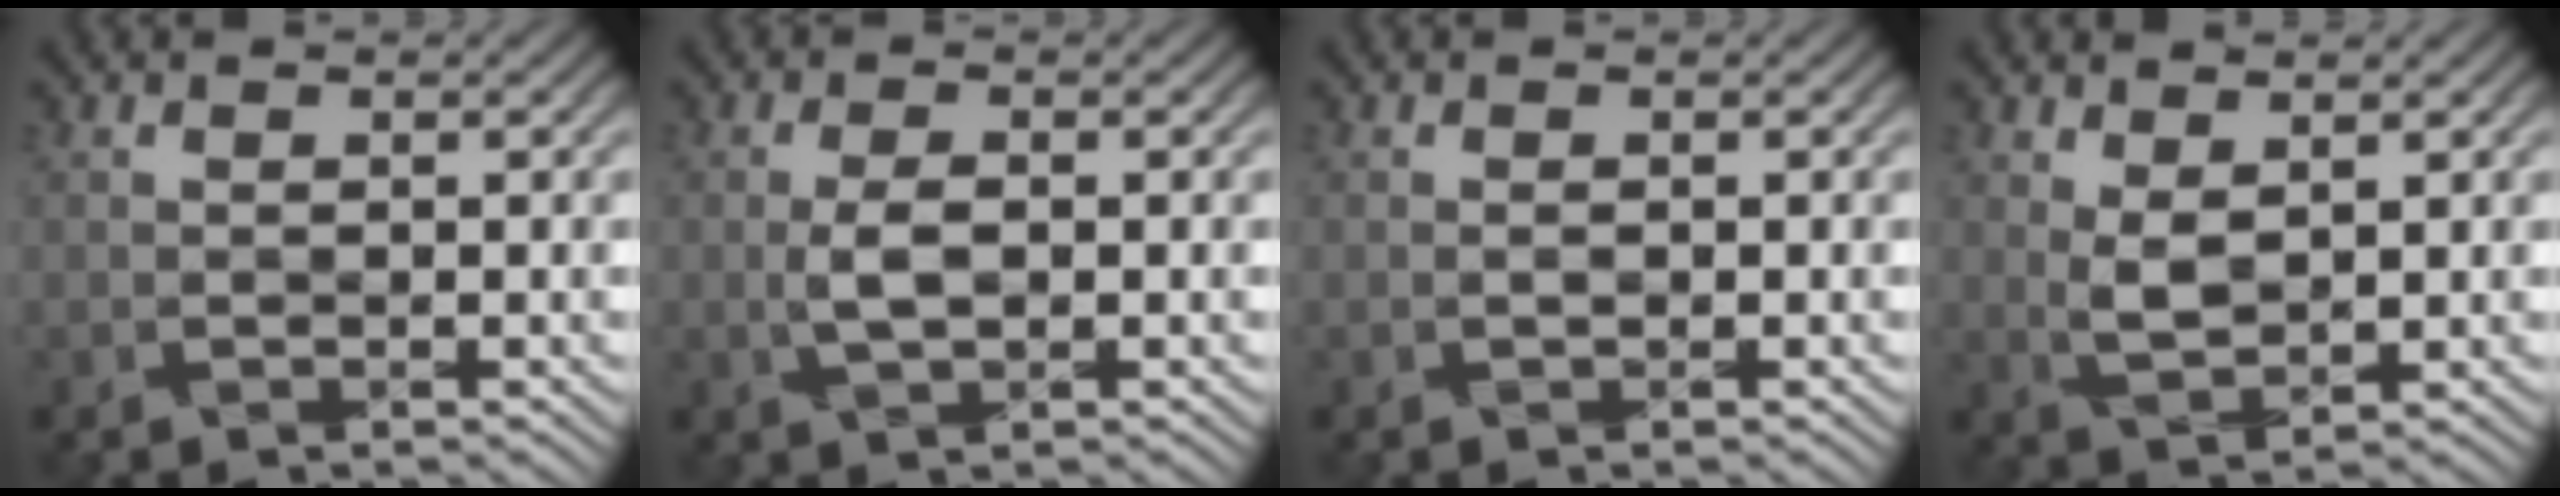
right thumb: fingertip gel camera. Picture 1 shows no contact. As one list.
[{"total": 2.3, "force": [-0.5, 1.0, 2.0], "torque": [-0.048, -0.001, -0.007]}, {"total": 0.0}, {"total": 2.6, "force": [1.5, 1.2, 1.7], "torque": [-0.048, -0.007, 0.036]}]